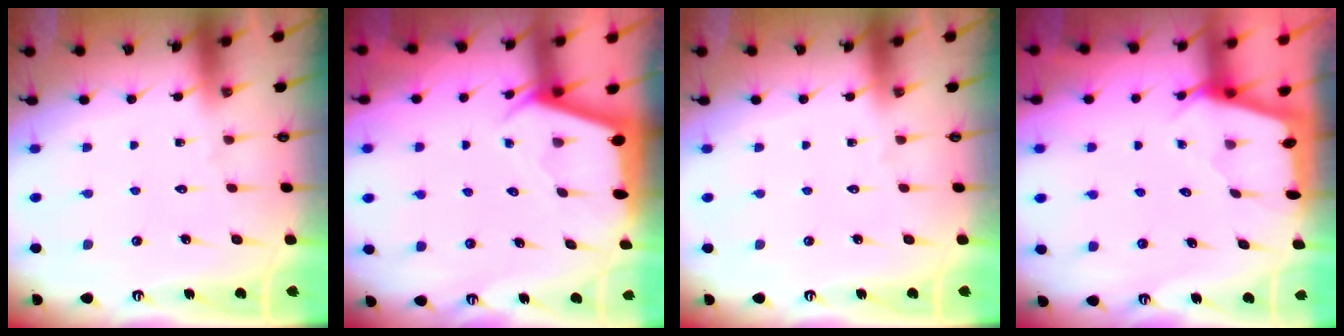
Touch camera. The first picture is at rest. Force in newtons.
{"total": 2.3, "press": 2.3, "slide": 0.3}
{"total": 0.0}
{"total": 2.3, "press": 2.3, "slide": 0.3}